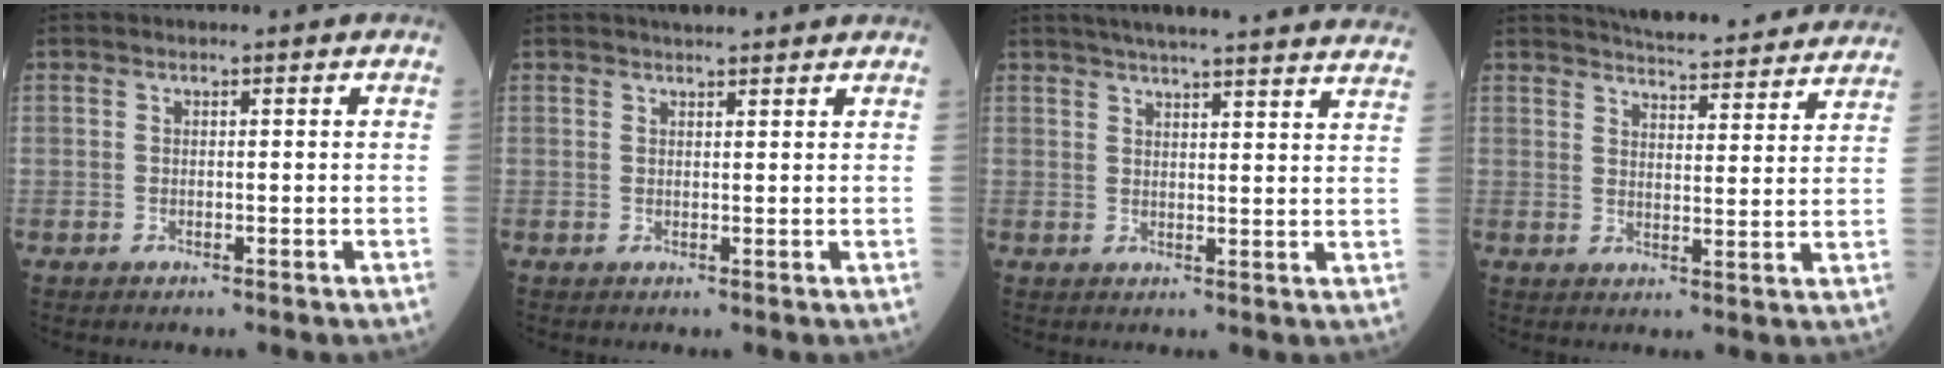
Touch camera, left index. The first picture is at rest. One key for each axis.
{"total": 4.2, "fx": 3.8, "fy": 0.3, "fz": 1.6, "tx": -0.019, "ty": 0.024, "tz": 0.051}
{"total": 25.8, "fx": 23.8, "fy": 0.7, "fz": 9.9, "tx": -0.147, "ty": -0.025, "tz": 0.285}
{"total": 19.7, "fx": 18.5, "fy": 2.0, "fz": 6.2, "tx": -0.082, "ty": -0.012, "tz": 0.229}